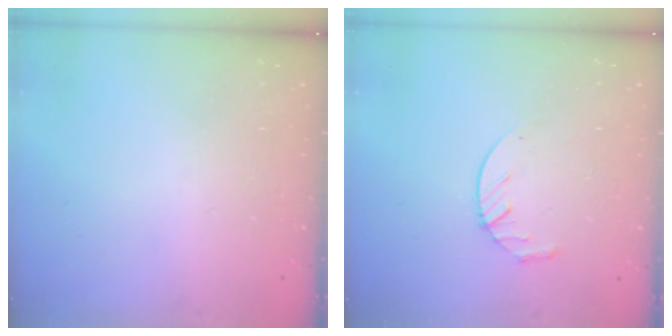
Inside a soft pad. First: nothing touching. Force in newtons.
{"total": 3.9, "press": 3.9, "slide": 0.5}